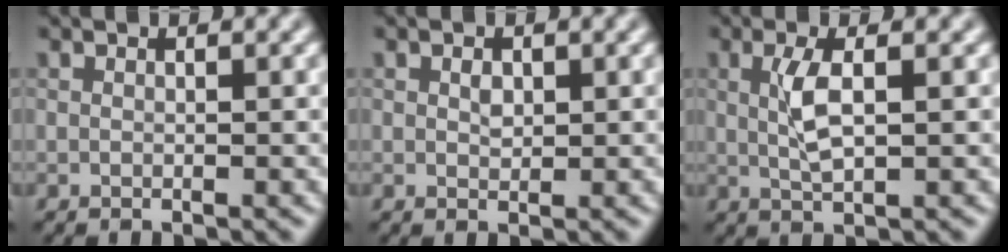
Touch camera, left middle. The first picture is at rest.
{"total": 0.5, "force": [0.1, 0.4, 0.3], "torque": [-0.008, 0.001, 0.009]}
{"total": 2.6, "force": [0.3, 0.7, 2.5], "torque": [-0.059, 0.000, 0.011]}